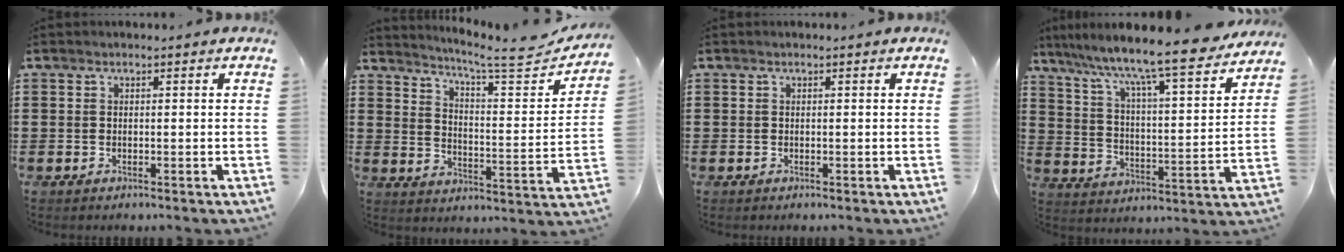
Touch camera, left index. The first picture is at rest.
{"total": 6.7, "force": [5.9, 0.1, 3.2], "torque": [-0.073, -0.047, 0.092]}
{"total": 0.0}
{"total": 9.0, "force": [7.9, -0.2, 4.4], "torque": [-0.102, -0.068, 0.122]}